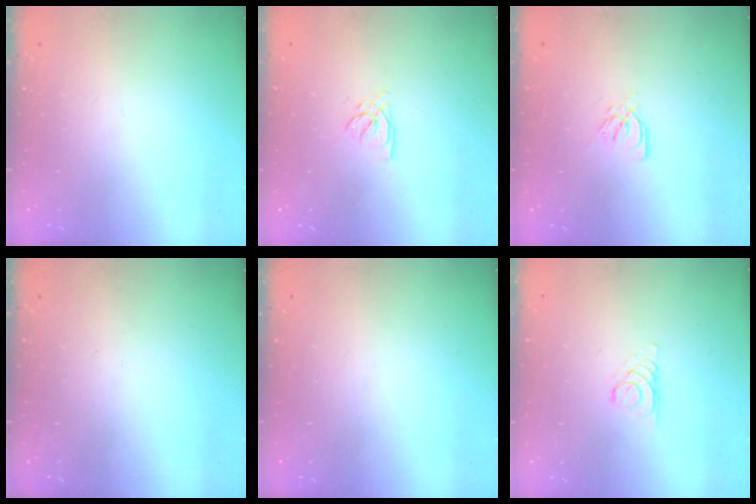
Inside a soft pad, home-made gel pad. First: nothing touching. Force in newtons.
{"total": 2.3, "press": 2.3, "slide": 0.3}
{"total": 4.2, "press": 4.2, "slide": 0.2}
{"total": 0.0}
{"total": 0.0}
{"total": 2.1, "press": 2.1, "slide": 0.2}